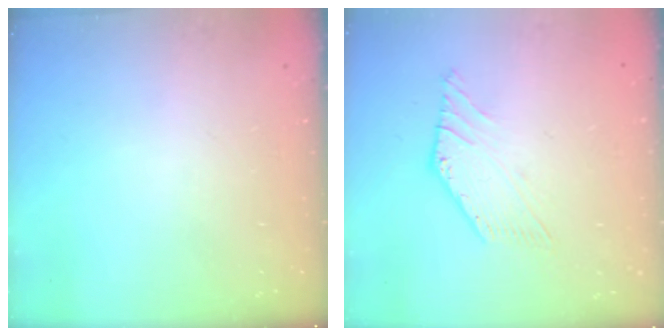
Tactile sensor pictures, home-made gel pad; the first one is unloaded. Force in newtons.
{"total": 2.4, "press": 2.4, "slide": 0.4}